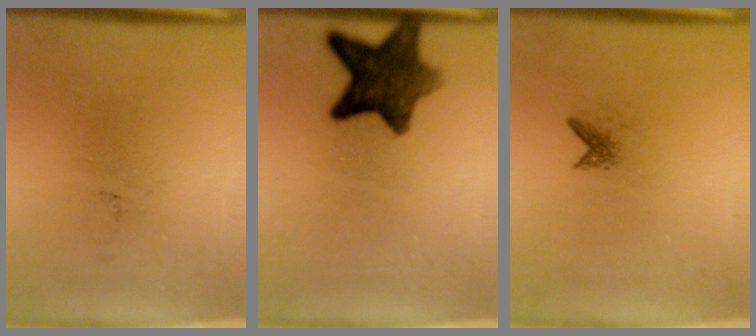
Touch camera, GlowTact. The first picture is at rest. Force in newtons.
{"total": 10.0}
{"total": 1.1}